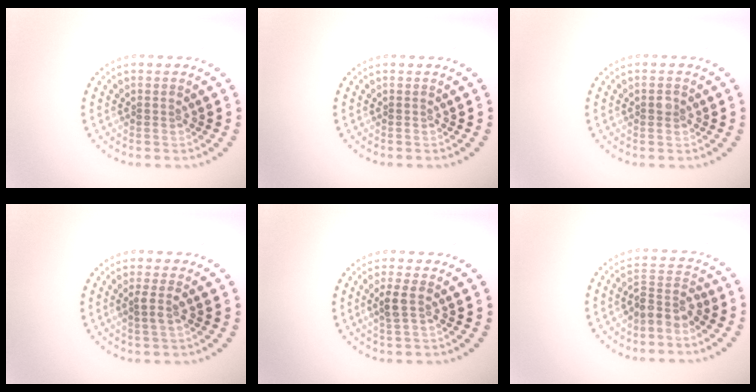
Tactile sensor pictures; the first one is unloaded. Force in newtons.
{"total": 0.0}
{"total": 0.9, "press": 0.9, "slide": 0.0}
{"total": 1.4, "press": 1.2, "slide": 0.7}
{"total": 1.7, "press": 1.5, "slide": 0.9}
{"total": 2.6, "press": 1.9, "slide": 1.7}